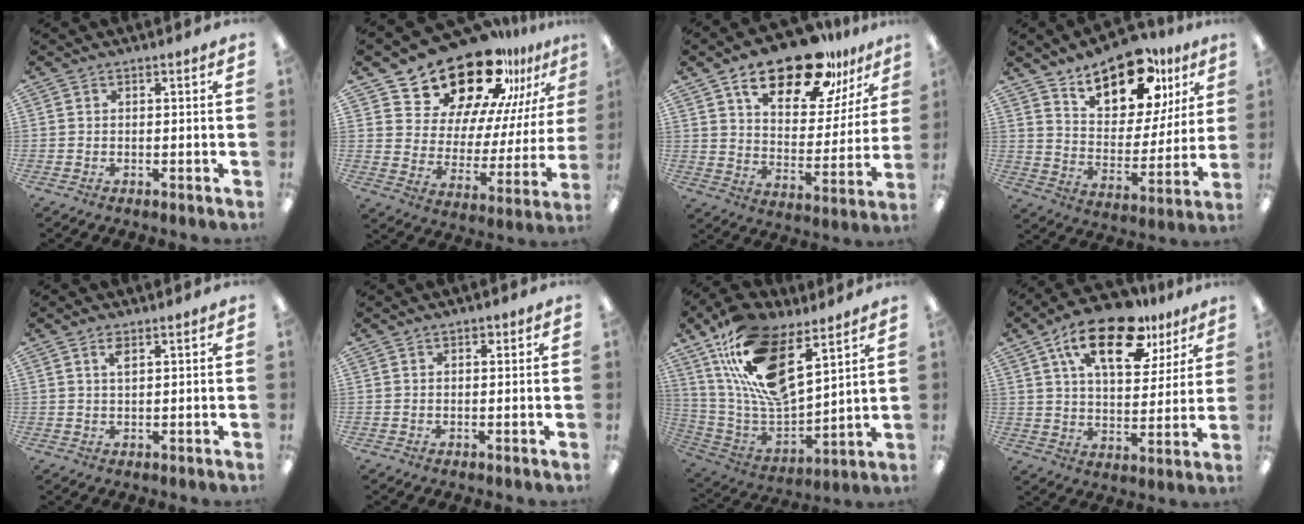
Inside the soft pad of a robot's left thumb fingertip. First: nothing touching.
{"total": 25.2, "force": [19.9, 11.4, 10.4], "torque": [-0.166, -0.135, 0.350]}
{"total": 21.6, "force": [14.8, 9.2, 12.7], "torque": [-0.198, -0.078, 0.250]}
{"total": 17.1, "force": [12.2, 8.2, 8.7], "torque": [-0.131, -0.071, 0.214]}
{"total": 2.6, "force": [1.6, 1.1, 1.8], "torque": [-0.032, 0.000, 0.027]}
{"total": 1.4, "force": [0.8, 0.9, 0.6], "torque": [-0.005, 0.000, 0.012]}
{"total": 21.4, "force": [11.7, 10.0, 14.9], "torque": [-0.287, -0.060, 0.209]}
{"total": 20.2, "force": [11.5, 9.5, 13.6], "torque": [-0.219, -0.045, 0.193]}